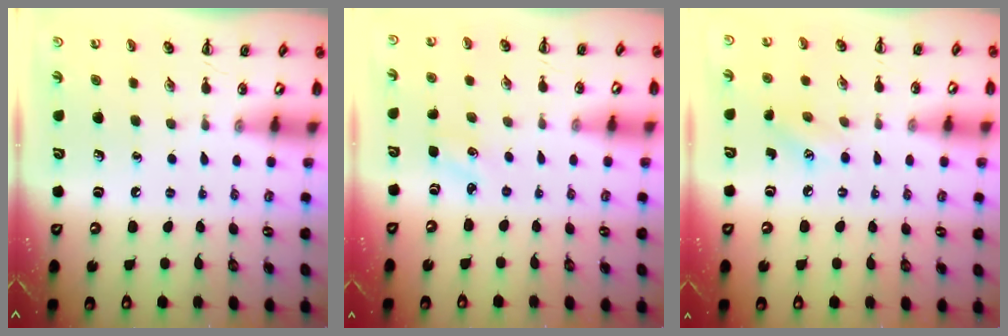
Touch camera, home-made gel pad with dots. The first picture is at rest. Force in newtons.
{"total": 2.0, "press": 1.9, "slide": 0.6}
{"total": 5.6, "press": 5.5, "slide": 1.4}